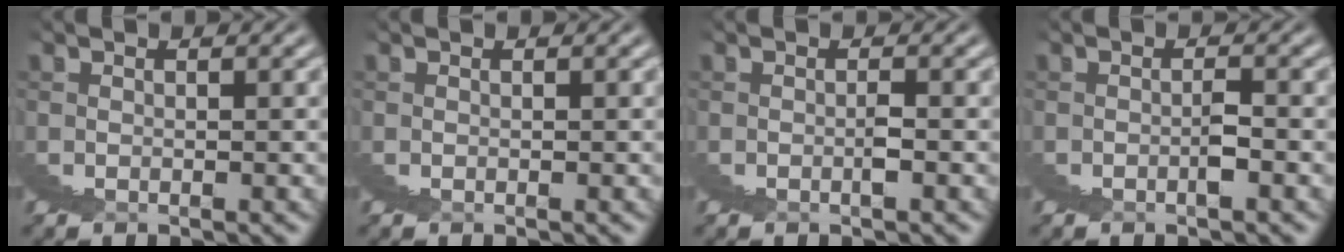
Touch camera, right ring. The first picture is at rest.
{"total": 0.0}
{"total": 0.6, "force": [-0.3, -0.5, -0.2], "torque": [0.002, 0.006, -0.007]}
{"total": 0.8, "force": [-0.5, -0.5, -0.4], "torque": [0.006, 0.005, -0.010]}